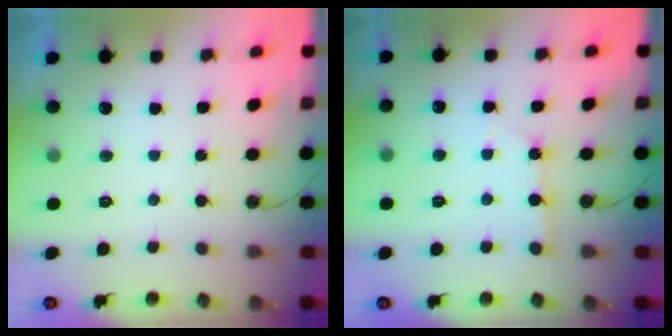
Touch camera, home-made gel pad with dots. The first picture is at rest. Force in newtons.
{"total": 2.2, "press": 2.2, "slide": 0.3}